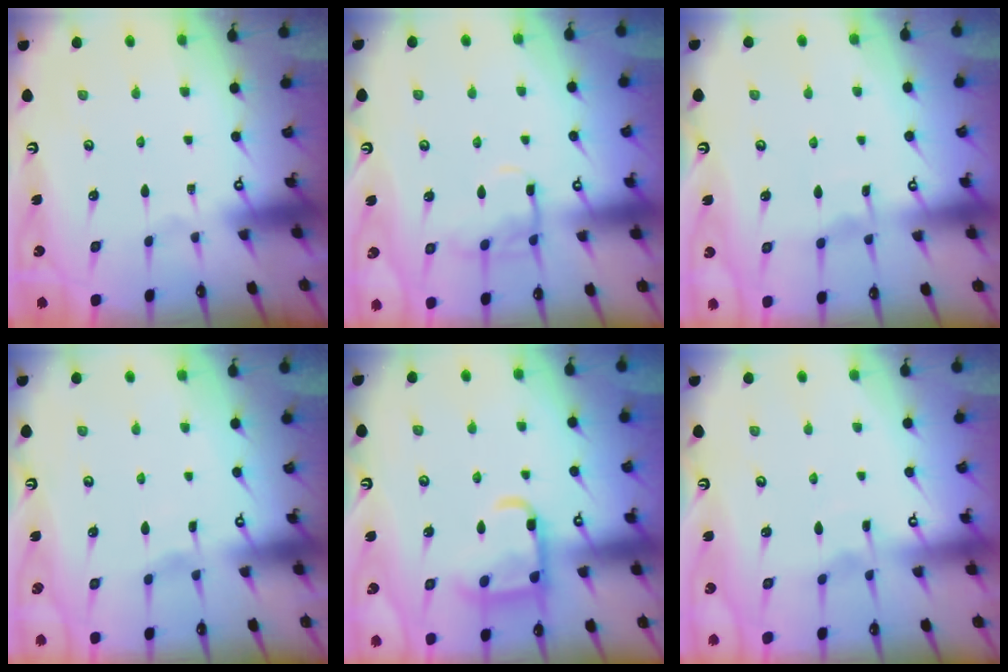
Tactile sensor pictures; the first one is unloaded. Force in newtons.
{"total": 10.3, "press": 10.2, "slide": 0.8}
{"total": 5.2, "press": 5.1, "slide": 0.6}
{"total": 2.2, "press": 2.2, "slide": 0.3}
{"total": 13.3, "press": 13.2, "slide": 1.3}
{"total": 3.1, "press": 3.0, "slide": 0.3}